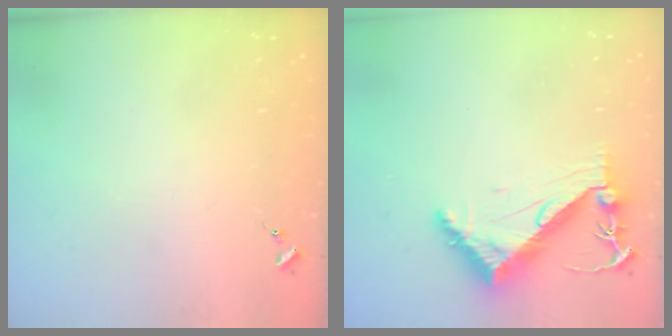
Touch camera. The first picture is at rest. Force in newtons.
{"total": 7.8, "press": 7.7, "slide": 1.0}